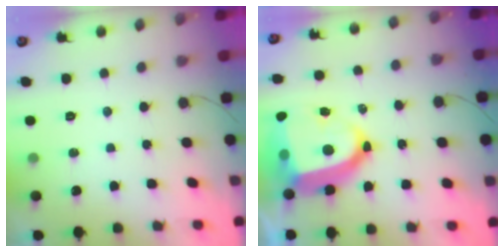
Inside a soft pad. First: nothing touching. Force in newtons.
{"total": 19.6, "press": 19.5, "slide": 2.4}